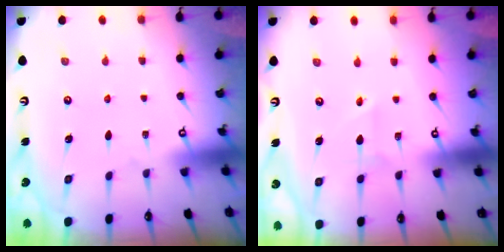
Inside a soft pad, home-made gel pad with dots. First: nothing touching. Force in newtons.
{"total": 2.7, "press": 2.5, "slide": 0.9}